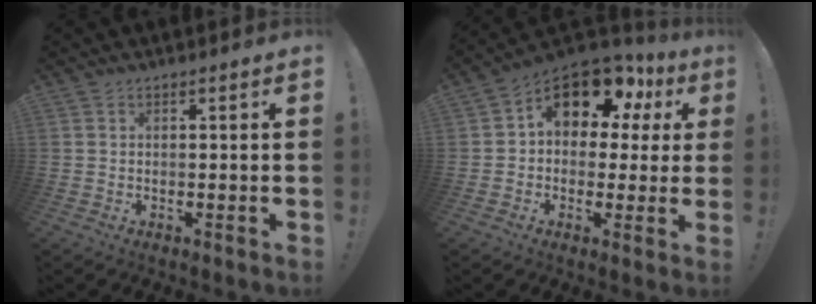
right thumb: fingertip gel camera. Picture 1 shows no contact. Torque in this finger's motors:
{"motor_torque": [1.26, 2.86, 1.31, -0.15, 0.06]}